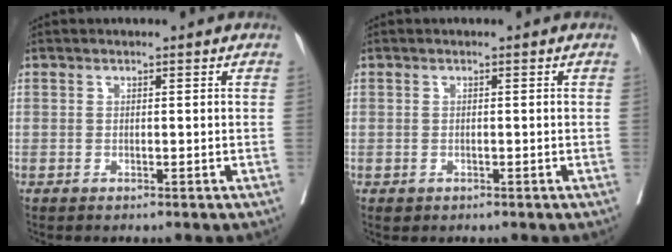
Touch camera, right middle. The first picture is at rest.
{"total": 0.6, "force": [-0.3, 0.5, 0.2], "torque": [-0.007, 0.001, 0.001]}